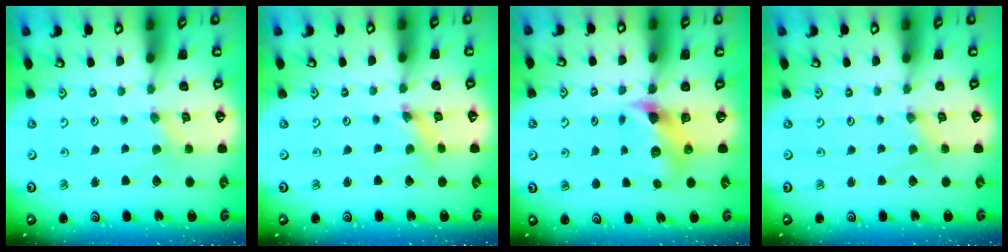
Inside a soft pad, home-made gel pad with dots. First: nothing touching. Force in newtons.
{"total": 1.6, "press": 1.6, "slide": 0.3}
{"total": 7.6, "press": 7.5, "slide": 1.0}
{"total": 0.0}